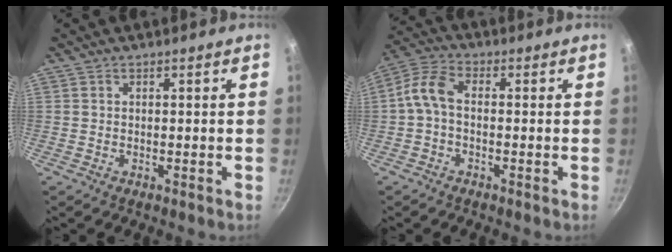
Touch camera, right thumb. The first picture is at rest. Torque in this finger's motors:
{"motor_torque": [-0.22, 0.24, -0.28, 0.00, 0.00]}